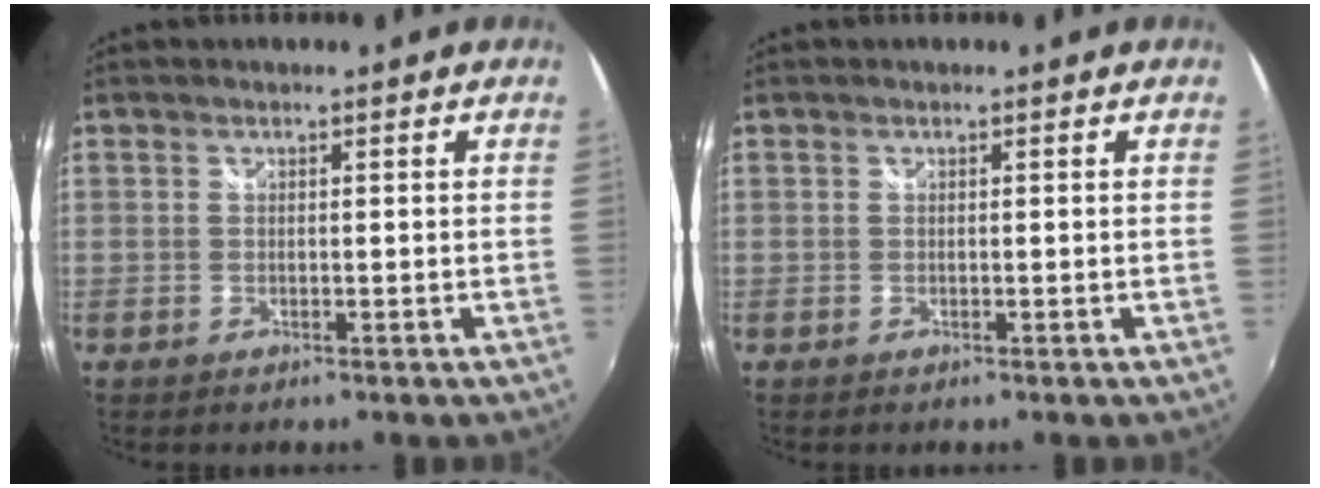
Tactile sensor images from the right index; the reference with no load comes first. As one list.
[{"total": 0.0}]